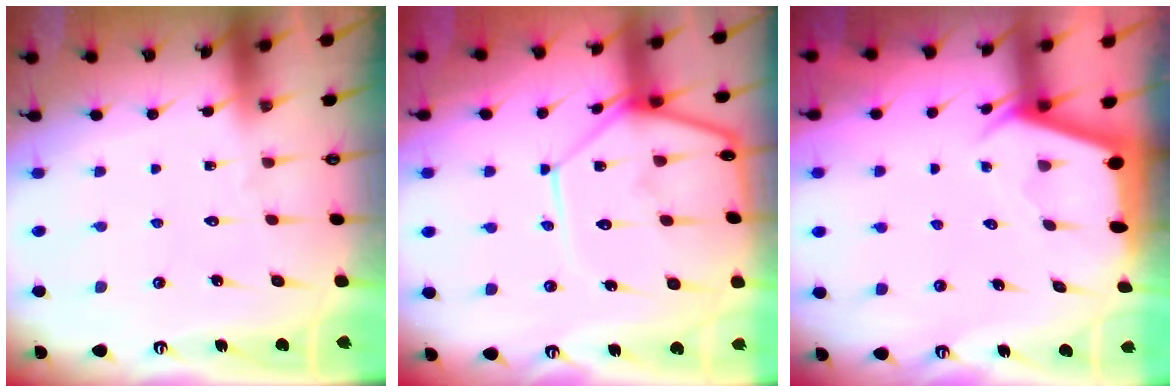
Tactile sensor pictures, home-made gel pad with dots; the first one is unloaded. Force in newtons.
{"total": 14.5, "press": 14.5, "slide": 0.9}
{"total": 2.4, "press": 2.4, "slide": 0.3}